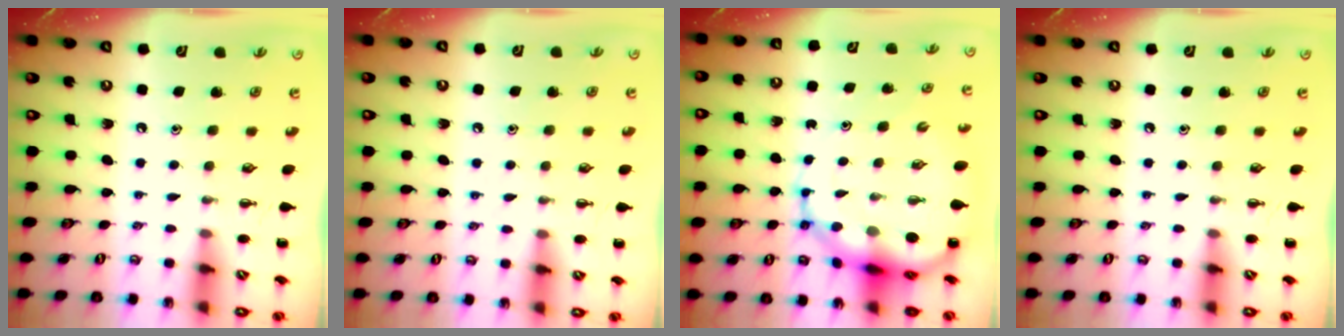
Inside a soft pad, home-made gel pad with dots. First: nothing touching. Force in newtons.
{"total": 6.1, "press": 5.7, "slide": 2.0}
{"total": 13.2, "press": 12.8, "slide": 3.5}
{"total": 0.0}